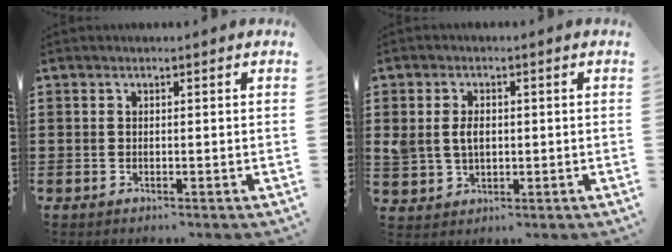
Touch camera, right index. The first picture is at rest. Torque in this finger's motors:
{"motor_torque": [0.28, -0.11, 0.13, 0.08]}